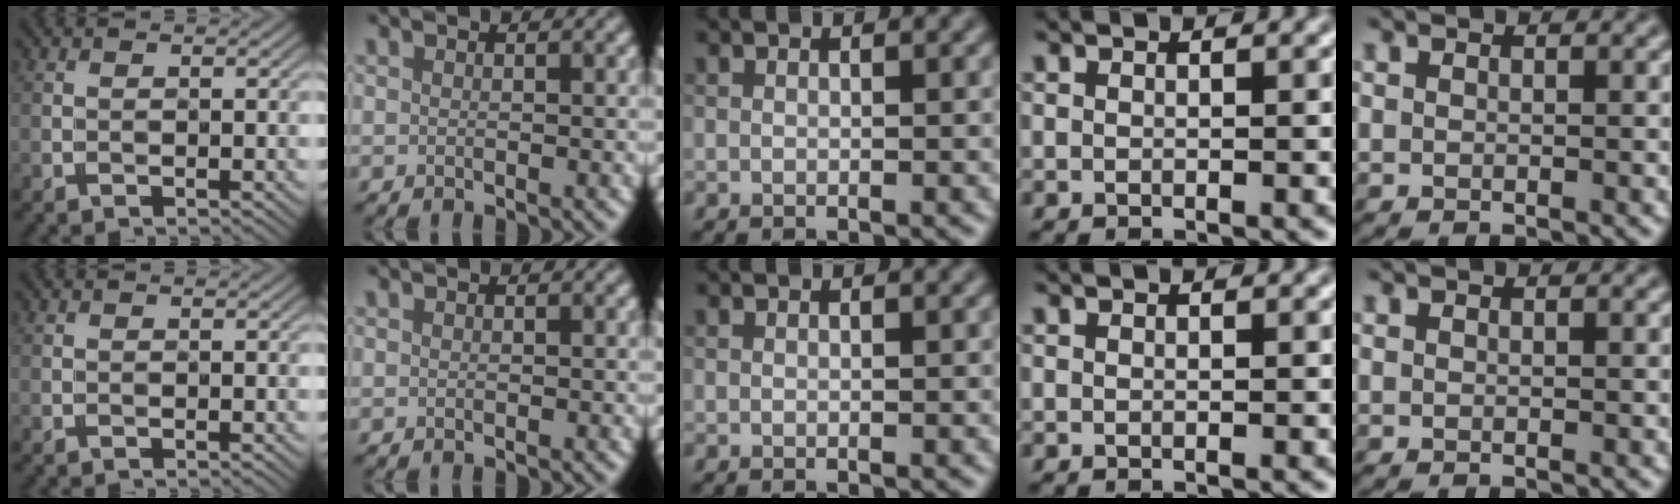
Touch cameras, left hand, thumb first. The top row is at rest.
{}